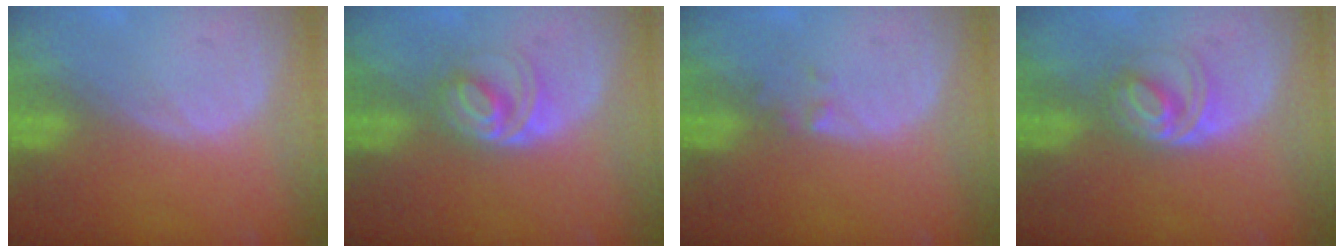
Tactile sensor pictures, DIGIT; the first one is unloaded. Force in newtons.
{"total": 5.2, "press": 4.9, "slide": 1.7}
{"total": 1.3, "press": 1.0, "slide": 0.8}
{"total": 5.1, "press": 5.0, "slide": 1.3}